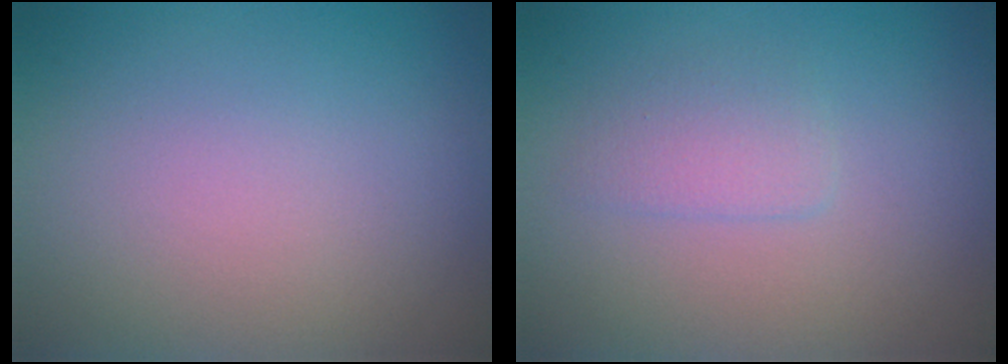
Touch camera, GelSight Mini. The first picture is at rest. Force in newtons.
{"total": 1.6, "press": 1.6, "slide": 0.0}